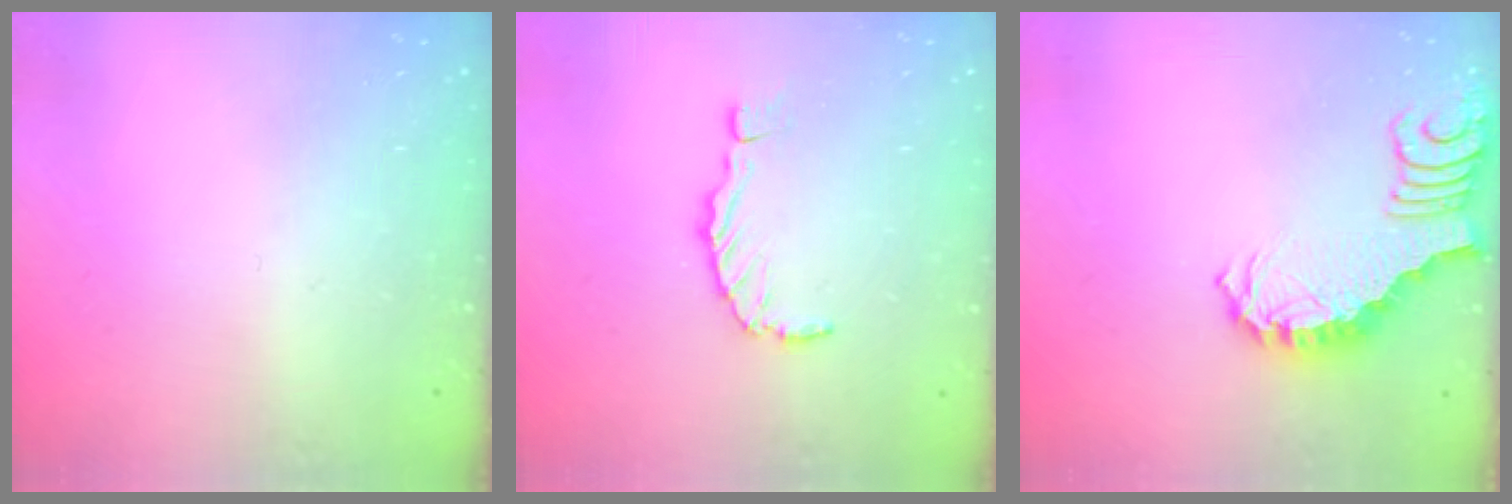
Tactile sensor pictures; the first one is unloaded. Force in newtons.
{"total": 1.2, "press": 1.2, "slide": 0.2}
{"total": 3.0, "press": 2.9, "slide": 0.5}